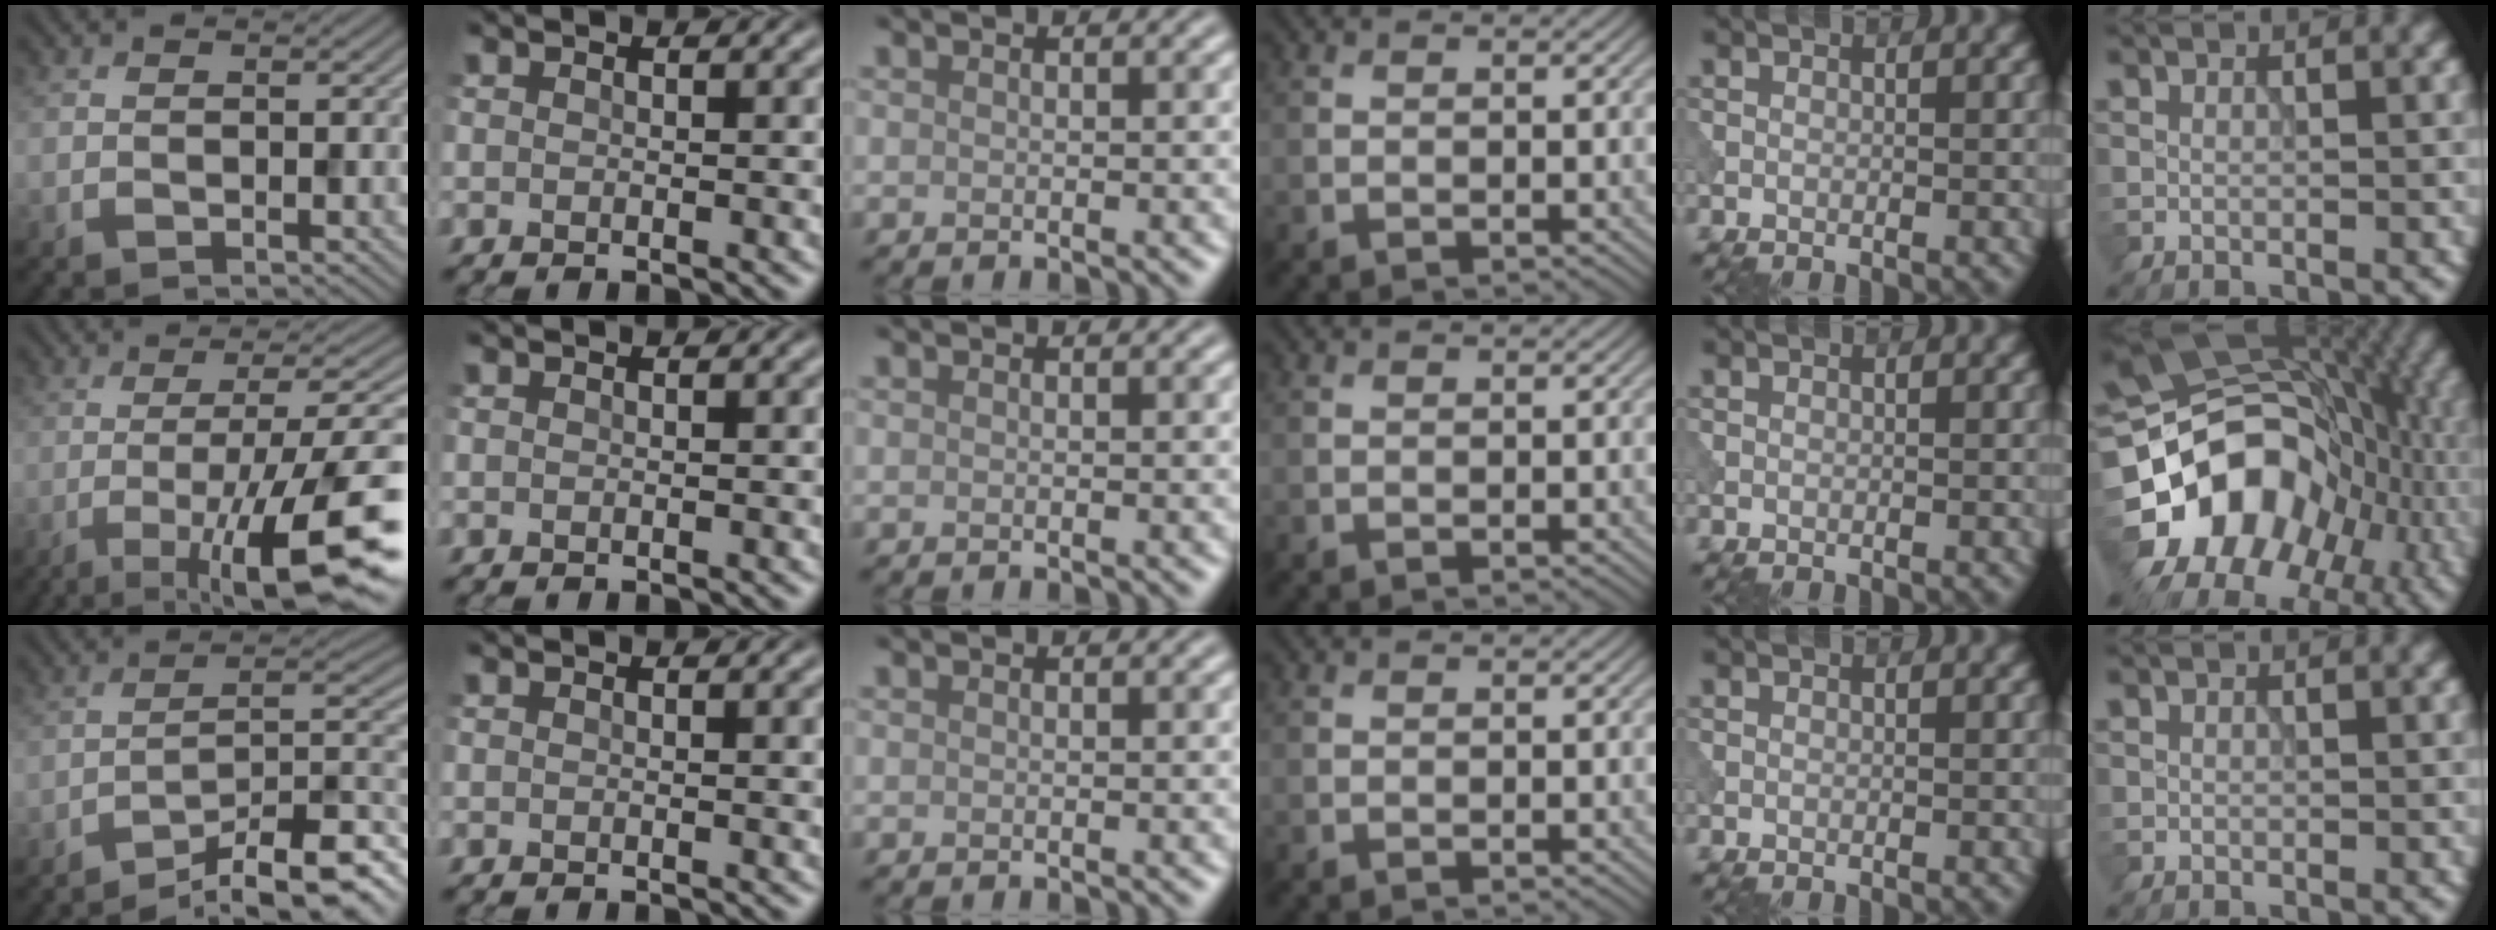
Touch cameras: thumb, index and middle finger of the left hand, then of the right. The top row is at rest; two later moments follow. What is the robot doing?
{"motion": "dispense", "object": "syringe"}